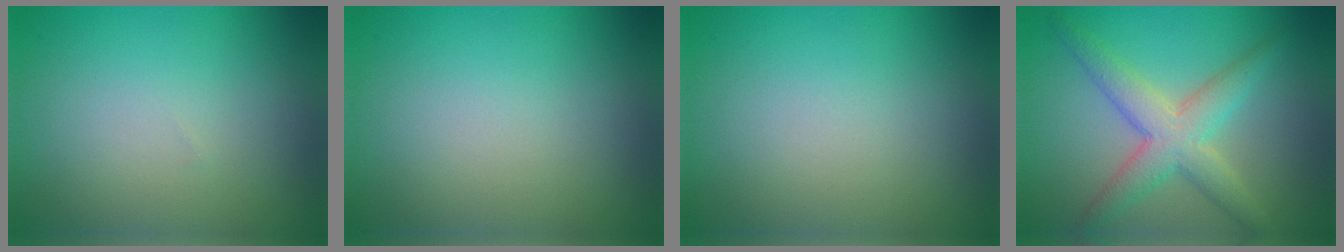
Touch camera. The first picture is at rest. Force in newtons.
{"total": 0.0}
{"total": 0.0}
{"total": 4.7, "press": 4.7, "slide": 0.1}